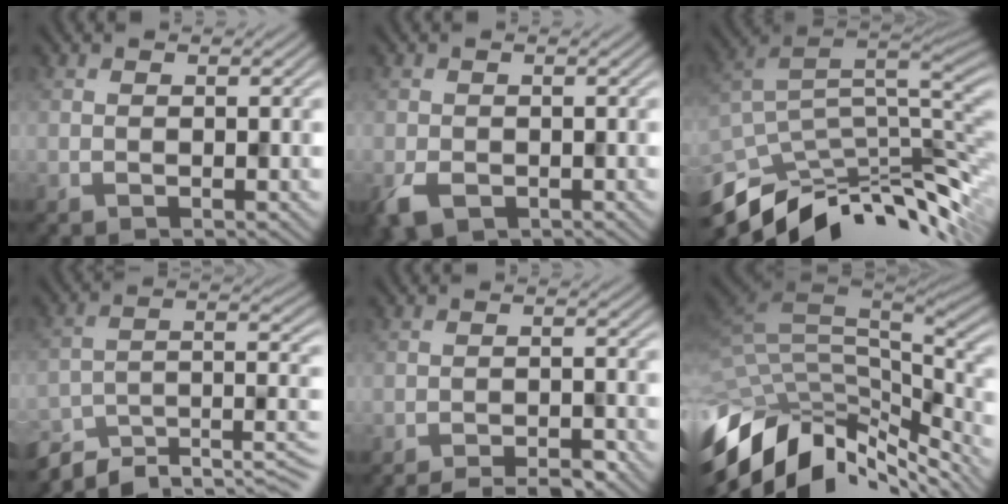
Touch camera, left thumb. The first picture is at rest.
{"total": 3.0, "force": [-1.2, 2.2, 1.7], "torque": [-0.044, -0.015, -0.027]}
{"total": 11.8, "force": [-6.1, 4.9, 8.9], "torque": [-0.180, -0.009, -0.107]}
{"total": 9.4, "force": [-6.7, 2.8, 6.0], "torque": [-0.101, -0.009, -0.122]}
{"total": 3.7, "force": [-3.3, 0.5, 1.8], "torque": [-0.030, 0.006, -0.051]}
{"total": 14.5, "force": [-6.2, 7.6, 10.7], "torque": [-0.242, -0.018, -0.101]}